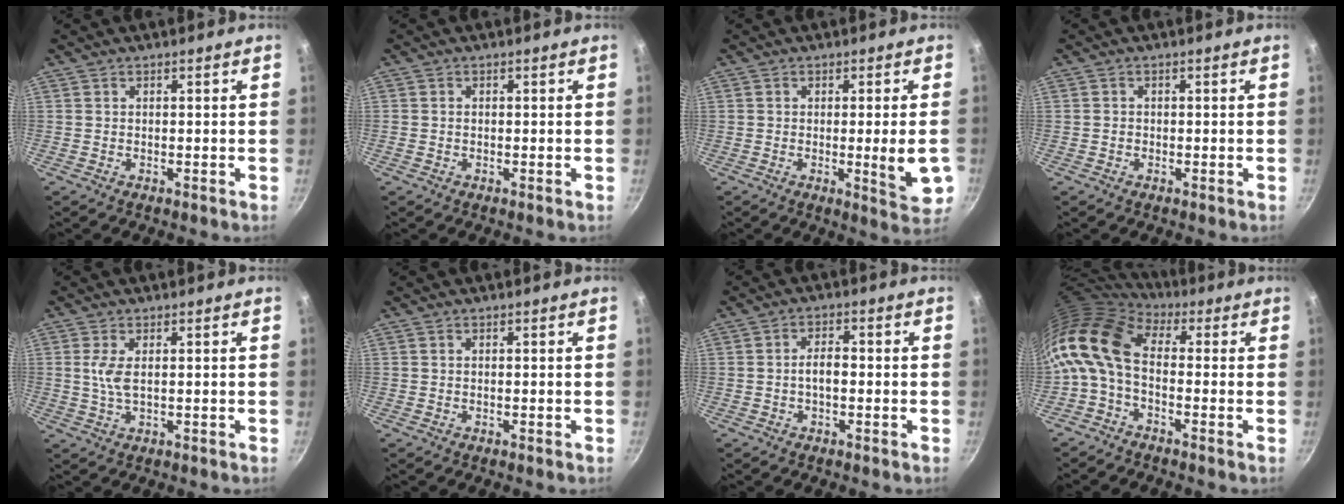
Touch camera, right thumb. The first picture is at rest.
{"total": 0.6, "force": [-0.1, 0.5, 0.2], "torque": [-0.004, 0.002, -0.003]}
{"total": 7.9, "force": [-1.1, 1.3, 7.7], "torque": [-0.099, -0.011, -0.013]}
{"total": 0.8, "force": [-0.3, 0.7, 0.1], "torque": [-0.001, 0.002, -0.006]}
{"total": 3.6, "force": [0.6, 1.4, 3.3], "torque": [-0.073, -0.001, 0.015]}
{"total": 0.0}
{"total": 3.3, "force": [-0.5, 1.7, 2.9], "torque": [-0.043, 0.017, -0.010]}
{"total": 12.3, "force": [-0.5, 7.3, 9.9], "torque": [-0.197, 0.020, -0.029]}